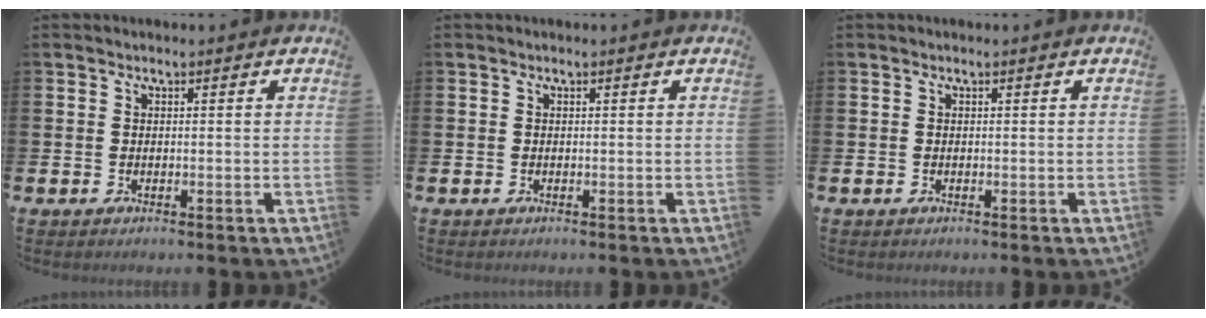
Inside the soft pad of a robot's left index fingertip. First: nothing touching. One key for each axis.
{"total": 0.0}
{"total": 0.0}